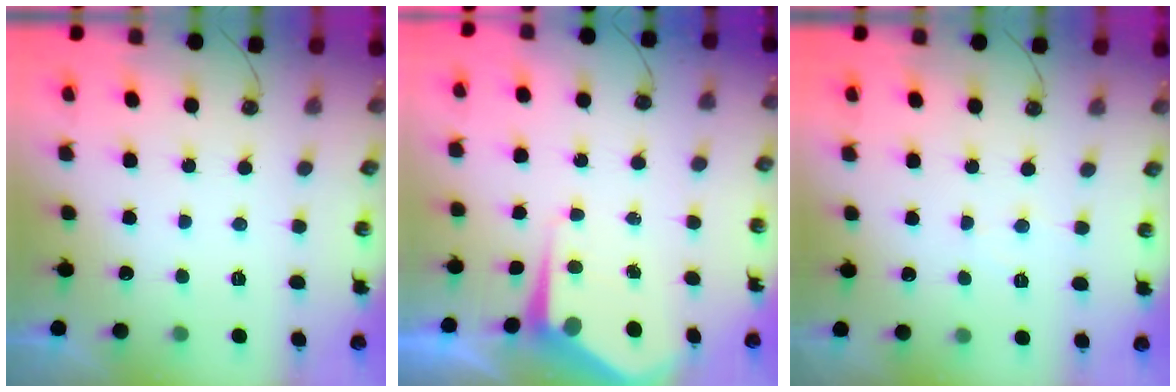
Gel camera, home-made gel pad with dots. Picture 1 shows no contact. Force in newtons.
{"total": 5.7, "press": 5.7, "slide": 0.3}
{"total": 3.2, "press": 3.2, "slide": 0.5}